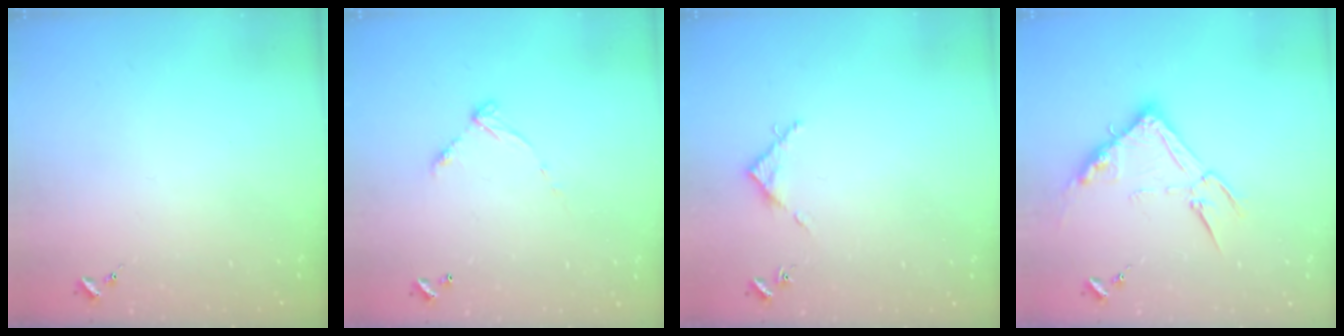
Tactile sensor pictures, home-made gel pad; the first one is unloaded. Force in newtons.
{"total": 5.8, "press": 5.8, "slide": 0.4}
{"total": 3.6, "press": 3.6, "slide": 0.3}
{"total": 13.8, "press": 13.8, "slide": 0.8}